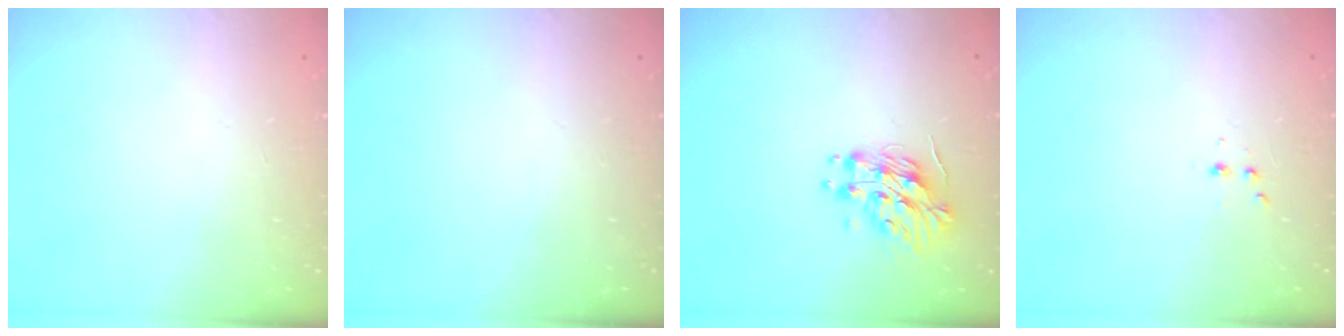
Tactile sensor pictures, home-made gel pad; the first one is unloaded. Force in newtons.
{"total": 0.0}
{"total": 12.2, "press": 12.1, "slide": 1.2}
{"total": 2.9, "press": 2.7, "slide": 1.0}